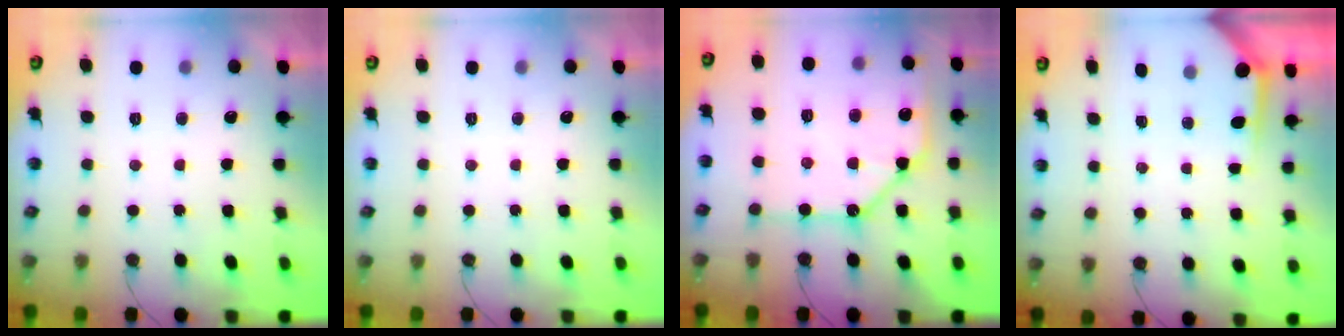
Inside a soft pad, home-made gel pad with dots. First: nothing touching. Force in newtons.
{"total": 0.0}
{"total": 16.8, "press": 16.7, "slide": 1.9}
{"total": 3.4, "press": 3.4, "slide": 0.3}